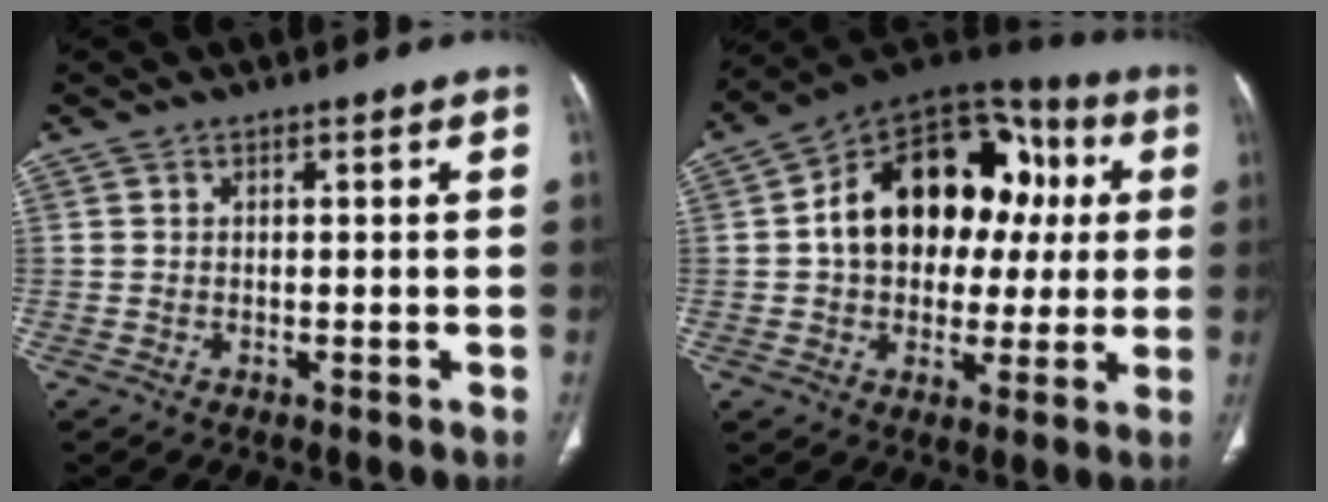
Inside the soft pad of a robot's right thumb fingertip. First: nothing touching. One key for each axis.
{"total": 22.5, "fx": 2.8, "fy": 15.7, "fz": 15.9, "tx": -0.201, "ty": 0.038, "tz": 0.039}